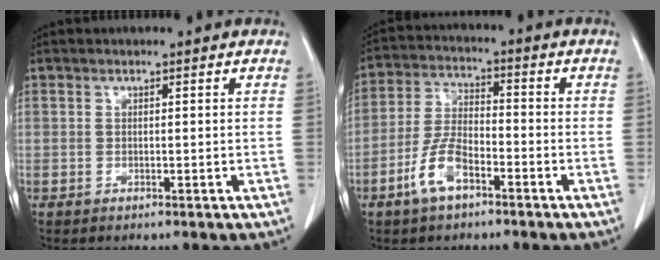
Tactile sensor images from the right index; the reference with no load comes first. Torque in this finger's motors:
{"motor_torque": [0.59, -0.48, -0.03, -0.03]}